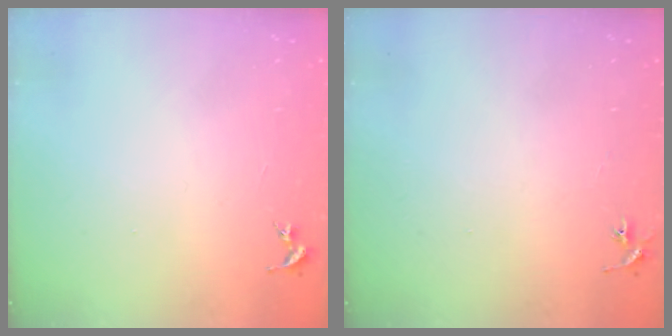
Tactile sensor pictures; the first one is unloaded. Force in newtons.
{"total": 2.9, "press": 2.9, "slide": 0.3}